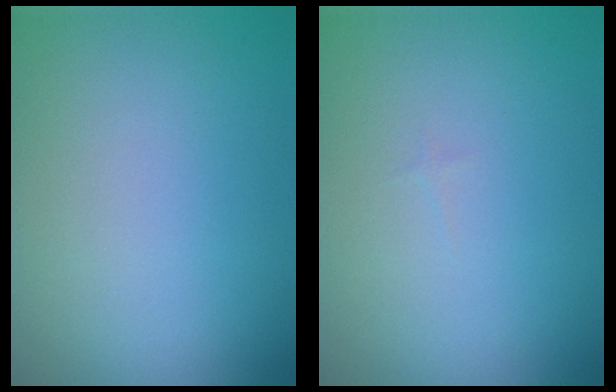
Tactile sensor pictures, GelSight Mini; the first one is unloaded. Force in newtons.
{"total": 0.0}